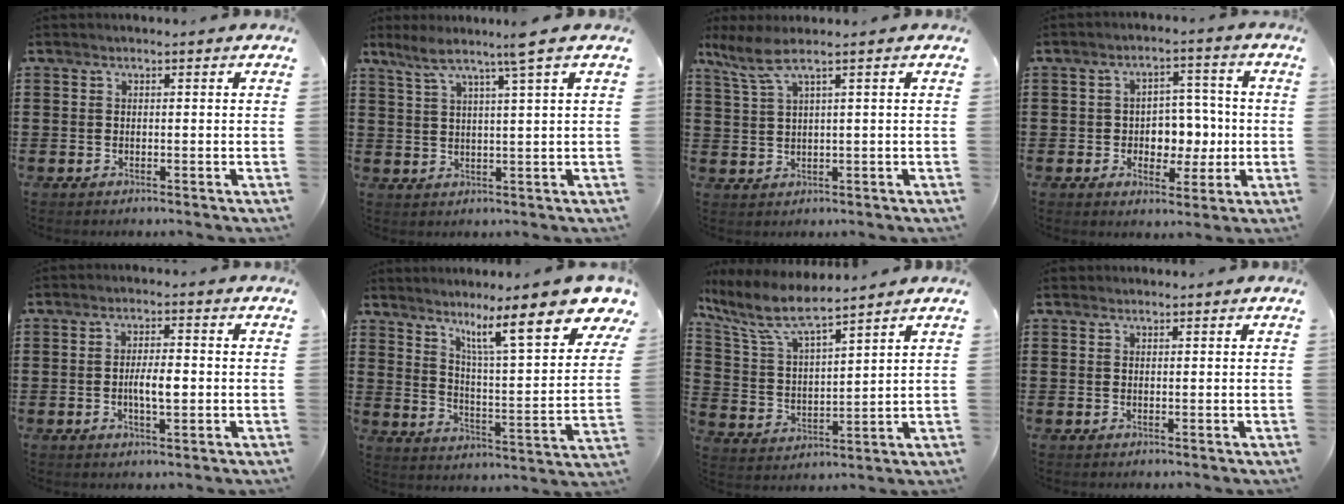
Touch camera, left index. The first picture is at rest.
{"total": 5.2, "force": [3.5, -0.8, 3.8], "torque": [-0.088, -0.007, 0.056]}
{"total": 3.8, "force": [1.9, 0.0, 3.2], "torque": [-0.078, -0.002, 0.030]}
{"total": 5.6, "force": [-0.5, 4.8, 2.9], "torque": [-0.056, 0.007, -0.014]}
{"total": 4.4, "force": [-0.5, 1.5, 4.1], "torque": [-0.080, 0.002, -0.013]}
{"total": 13.2, "force": [9.4, 1.4, 9.2], "torque": [-0.163, -0.054, 0.145]}
{"total": 8.1, "force": [6.6, 1.4, 4.4], "torque": [-0.114, -0.029, 0.114]}
{"total": 0.8, "force": [0.7, 0.4, 0.1], "torque": [-0.003, 0.001, 0.014]}